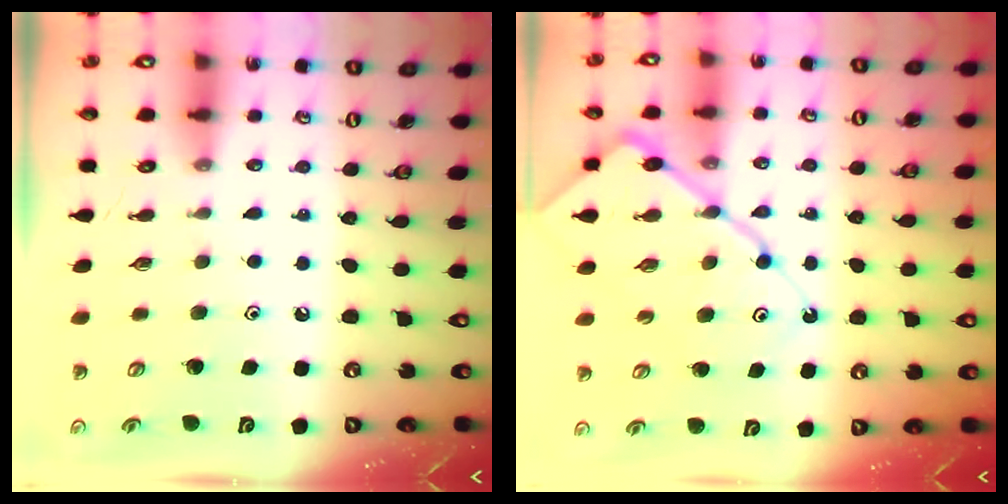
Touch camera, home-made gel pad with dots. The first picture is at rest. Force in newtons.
{"total": 13.0, "press": 12.9, "slide": 1.3}